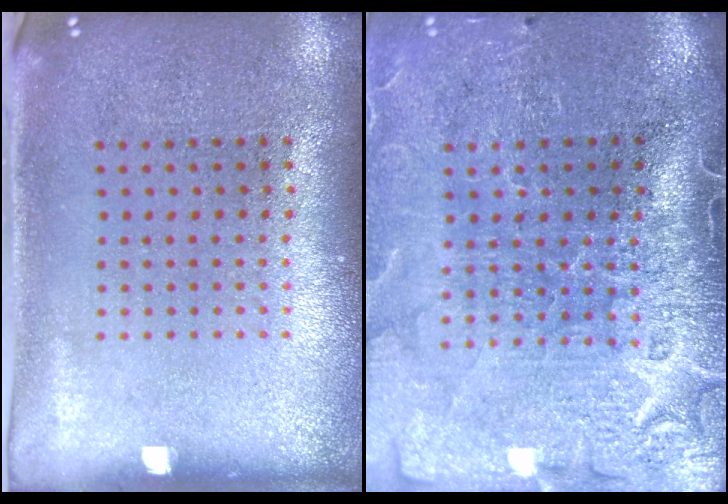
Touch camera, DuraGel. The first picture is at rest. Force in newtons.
{"total": 4.2, "press": 3.7, "slide": 2.1}